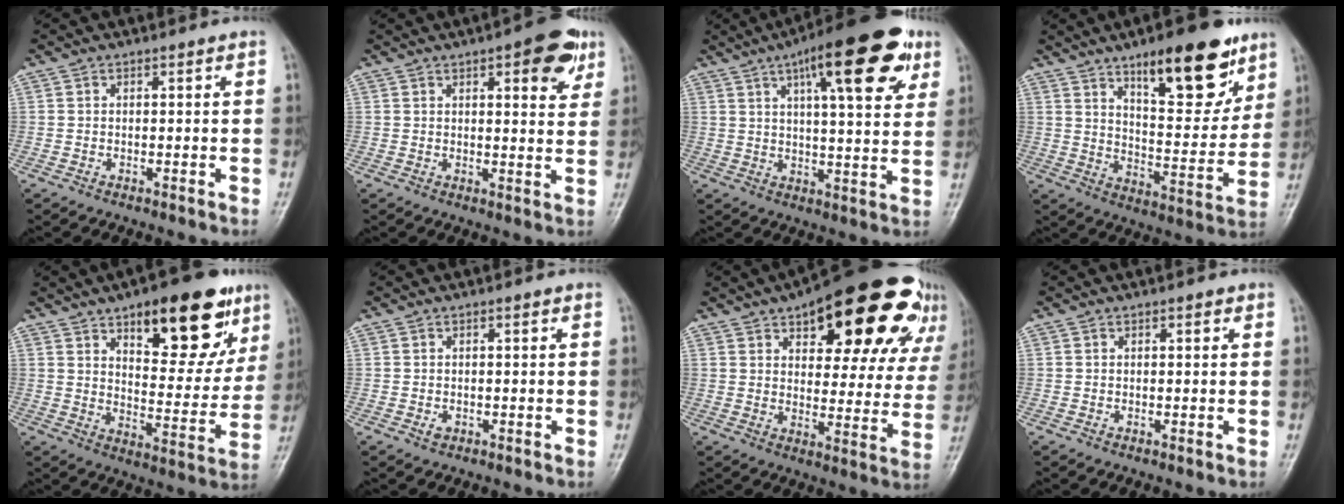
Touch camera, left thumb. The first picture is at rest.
{"total": 9.2, "force": [4.7, 3.3, 7.3], "torque": [-0.068, -0.015, 0.053]}
{"total": 19.6, "force": [9.5, 5.8, 16.2], "torque": [-0.207, -0.014, 0.132]}
{"total": 18.6, "force": [11.4, 6.5, 13.2], "torque": [-0.147, -0.065, 0.178]}
{"total": 21.0, "force": [11.6, 8.6, 15.2], "torque": [-0.161, -0.047, 0.170]}
{"total": 1.2, "force": [-0.1, 0.9, 0.8], "torque": [-0.005, 0.000, -0.002]}
{"total": 26.1, "force": [15.7, 11.2, 17.7], "torque": [-0.199, -0.029, 0.205]}
{"total": 0.9, "force": [0.5, 0.4, 0.7], "torque": [-0.006, 0.000, 0.004]}